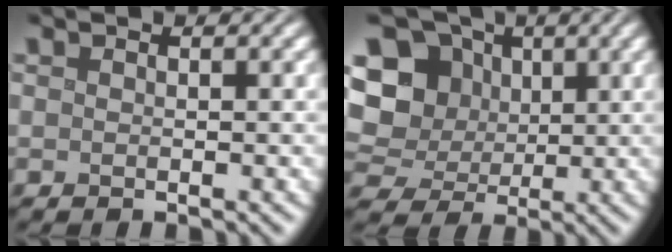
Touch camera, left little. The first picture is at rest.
{"total": 10.4, "force": [2.8, 8.8, 4.8], "torque": [-0.108, 0.028, 0.035]}